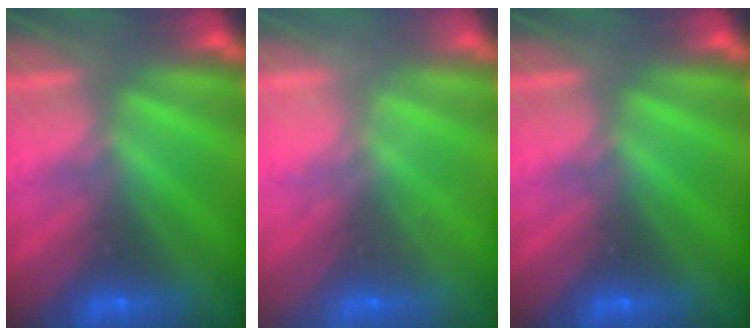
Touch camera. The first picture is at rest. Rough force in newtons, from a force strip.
{"total": 2.1}
{"total": 0.0}